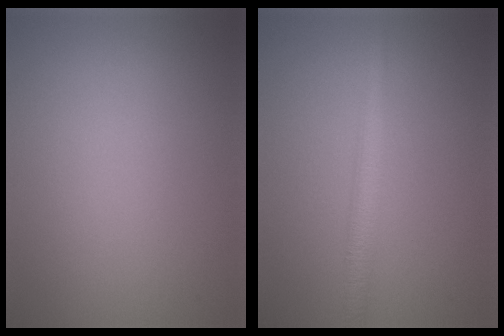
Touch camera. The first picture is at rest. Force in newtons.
{"total": 2.7, "press": 2.7, "slide": 0.1}